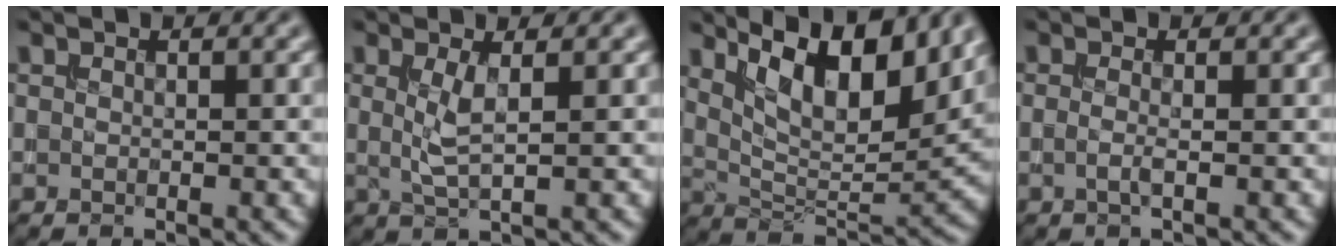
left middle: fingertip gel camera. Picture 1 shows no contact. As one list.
[{"total": 2.3, "force": [0.4, 0.4, 2.2], "torque": [-0.048, -0.005, 0.011]}, {"total": 10.3, "force": [5.6, 3.9, 7.8], "torque": [-0.128, 0.001, 0.096]}, {"total": 1.1, "force": [-0.4, 0.2, 1.0], "torque": [-0.020, -0.006, -0.010]}]